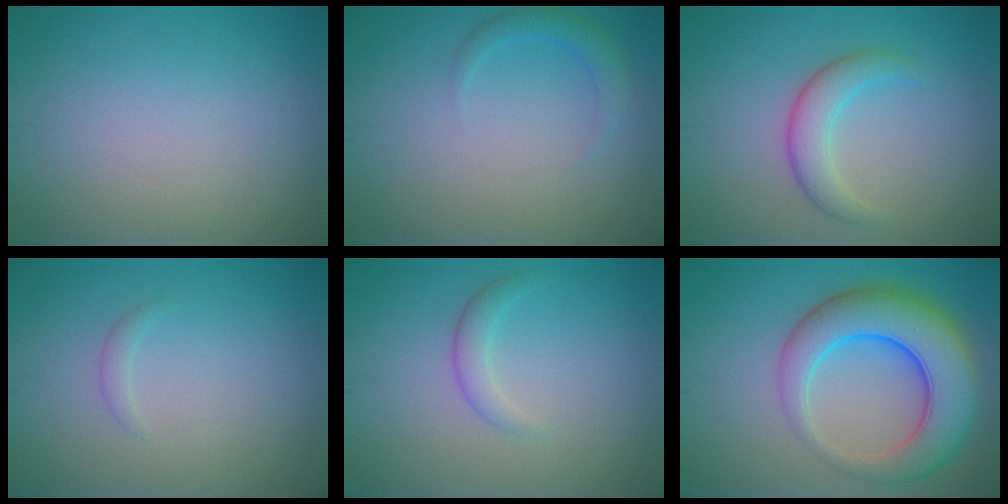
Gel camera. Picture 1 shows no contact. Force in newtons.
{"total": 1.8, "press": 1.8, "slide": 0.1}
{"total": 3.0, "press": 3.0, "slide": 0.2}
{"total": 0.7, "press": 0.7, "slide": 0.1}
{"total": 1.6, "press": 1.6, "slide": 0.1}
{"total": 9.2, "press": 9.1, "slide": 0.2}